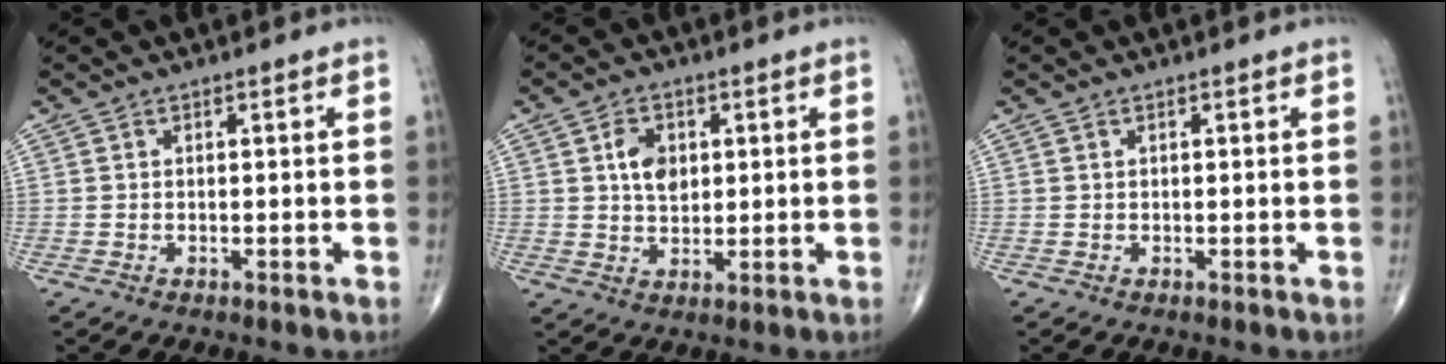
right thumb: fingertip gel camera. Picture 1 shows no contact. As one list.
[{"total": 5.6, "force": [1.4, 3.9, 3.9], "torque": [-0.052, -0.007, 0.023]}, {"total": 0.0}]